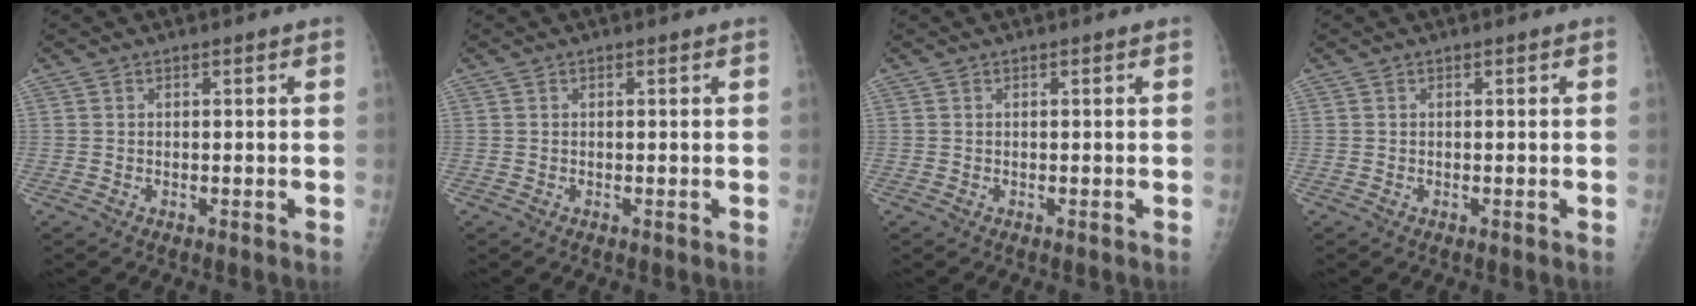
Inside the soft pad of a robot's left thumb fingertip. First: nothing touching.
{"total": 0.0}
{"total": 0.0}
{"total": 0.0}